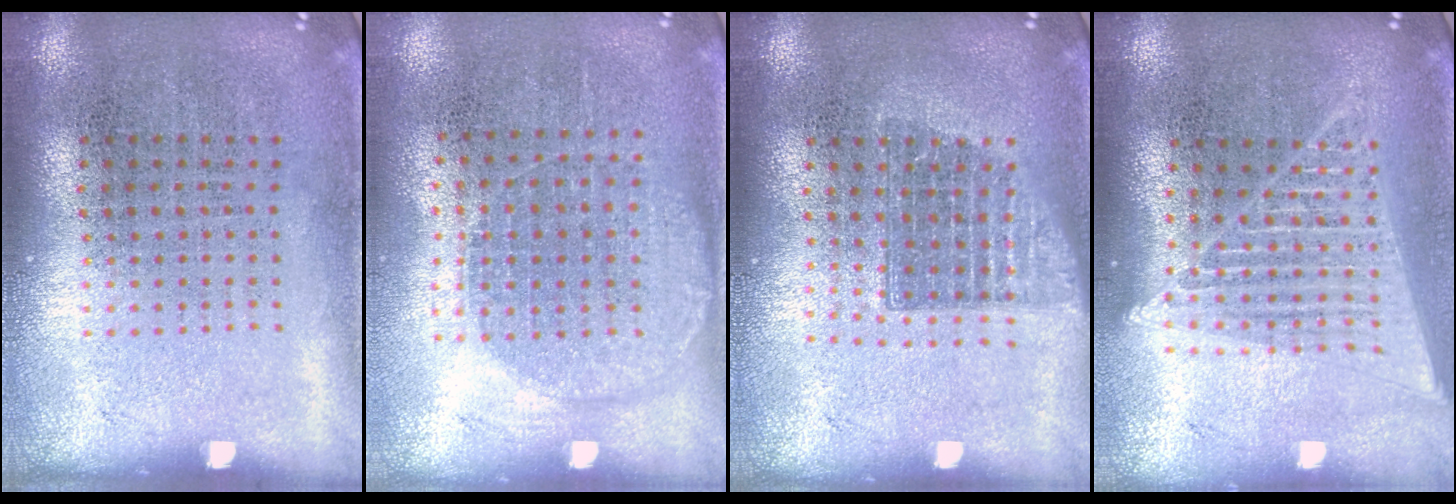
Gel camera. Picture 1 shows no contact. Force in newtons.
{"total": 1.4, "press": 1.2, "slide": 0.6}
{"total": 1.4, "press": 1.1, "slide": 0.8}
{"total": 1.8, "press": 1.6, "slide": 0.8}